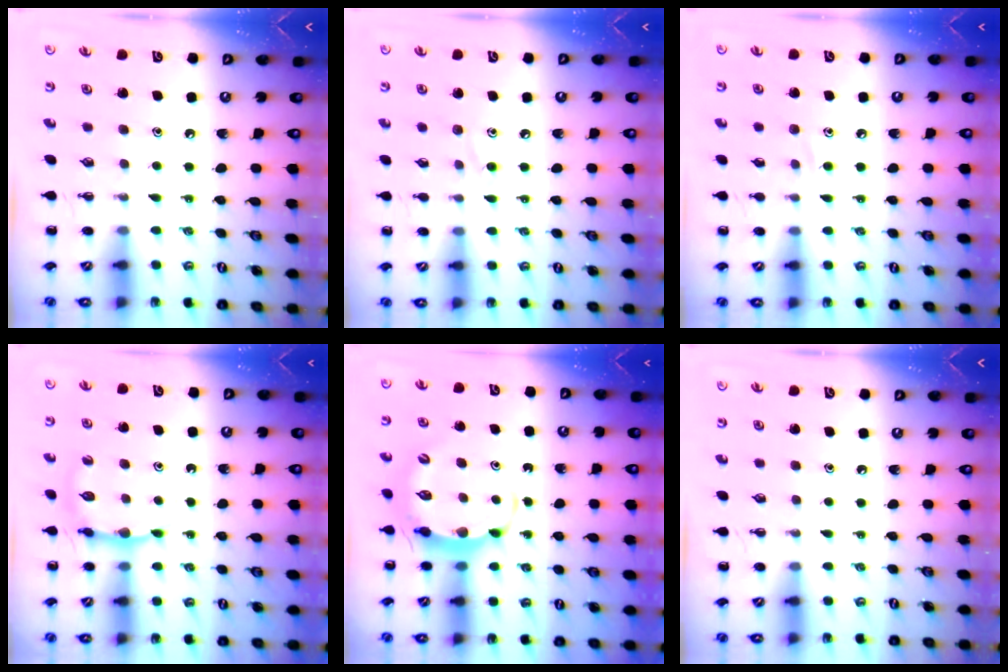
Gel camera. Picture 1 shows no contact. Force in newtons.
{"total": 6.4, "press": 6.0, "slide": 2.3}
{"total": 7.0, "press": 6.7, "slide": 2.2}
{"total": 5.2, "press": 5.2, "slide": 0.9}
{"total": 5.5, "press": 5.5, "slide": 0.7}
{"total": 0.0}